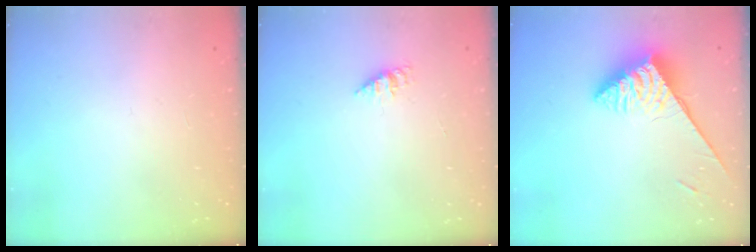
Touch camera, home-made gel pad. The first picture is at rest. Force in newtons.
{"total": 1.1, "press": 1.1, "slide": 0.2}
{"total": 4.6, "press": 4.5, "slide": 0.7}